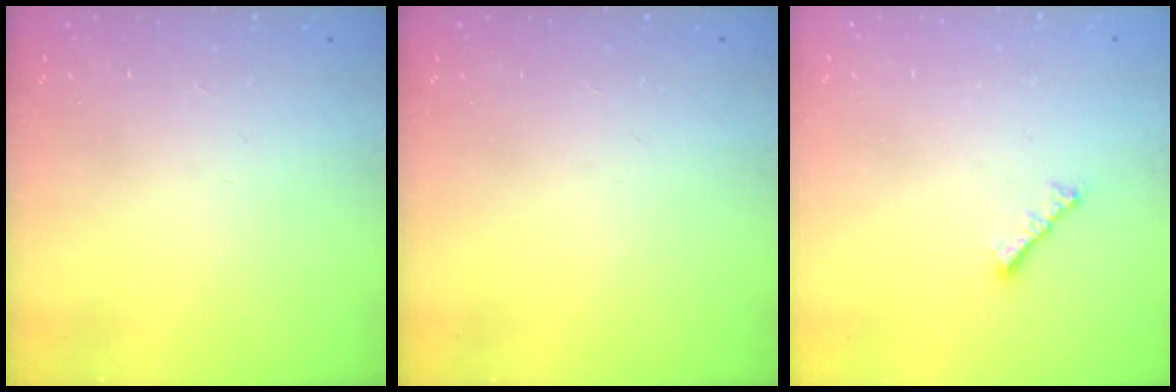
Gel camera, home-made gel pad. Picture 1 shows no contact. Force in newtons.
{"total": 0.0}
{"total": 3.0, "press": 3.0, "slide": 0.5}